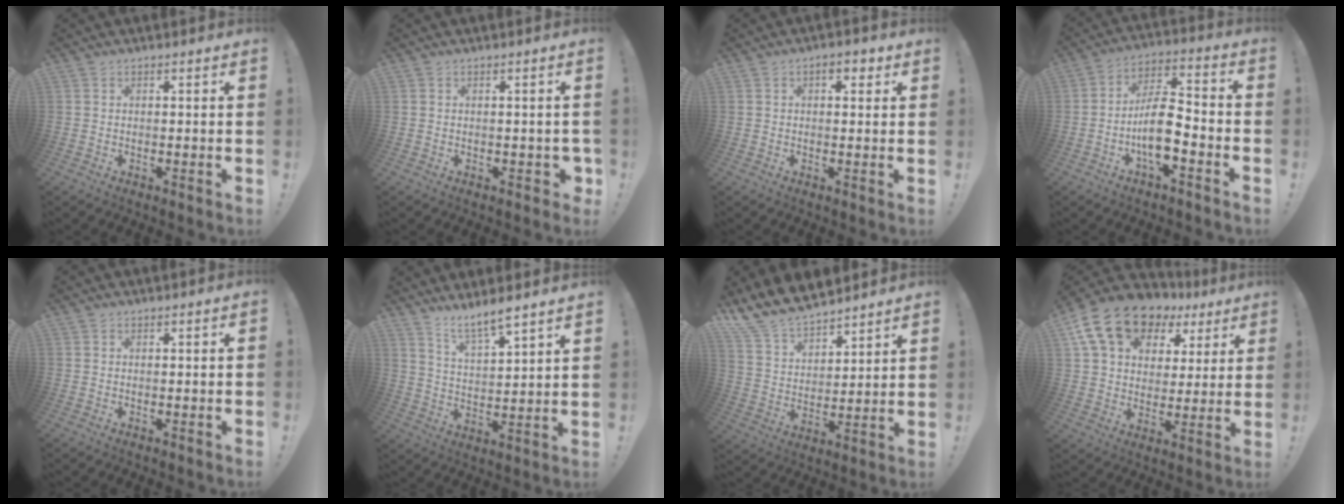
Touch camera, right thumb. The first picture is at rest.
{"total": 2.1, "force": [-0.3, 1.6, 1.3], "torque": [-0.018, 0.007, -0.002]}
{"total": 3.7, "force": [1.6, 2.1, 2.7], "torque": [-0.024, -0.003, 0.021]}
{"total": 12.7, "force": [-4.5, 5.5, 10.5], "torque": [-0.195, 0.021, -0.080]}
{"total": 0.5, "force": [-0.3, -0.4, 0.2], "torque": [-0.008, 0.001, -0.005]}
{"total": 7.8, "force": [6.8, 0.7, 3.8], "torque": [-0.068, -0.052, 0.120]}
{"total": 12.6, "force": [11.5, 4.1, 2.7], "torque": [-0.084, -0.094, 0.217]}
{"total": 17.6, "force": [9.7, 11.5, 9.2], "torque": [-0.155, -0.049, 0.182]}